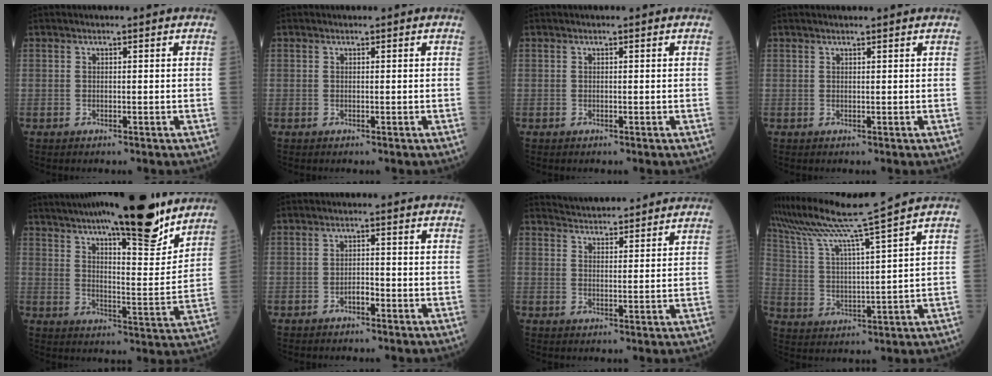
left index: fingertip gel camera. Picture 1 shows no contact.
{"total": 0.0}
{"total": 0.0}
{"total": 2.2, "force": [1.8, -0.3, 1.1], "torque": [-0.013, 0.012, 0.023]}
{"total": 21.1, "force": [16.5, 3.4, 12.6], "torque": [-0.196, -0.005, 0.235]}
{"total": 2.0, "force": [-1.6, 0.5, 1.0], "torque": [-0.014, -0.002, -0.027]}
{"total": 12.0, "force": [11.3, 1.6, 3.5], "torque": [-0.052, 0.015, 0.151]}
{"total": 13.4, "force": [11.4, -3.5, 6.0], "torque": [-0.122, -0.018, 0.197]}